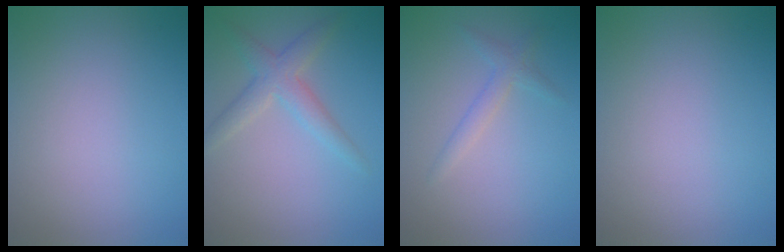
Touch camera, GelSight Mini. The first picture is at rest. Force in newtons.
{"total": 3.1, "press": 3.1, "slide": 0.1}
{"total": 1.6, "press": 1.6, "slide": 0.0}
{"total": 0.0}